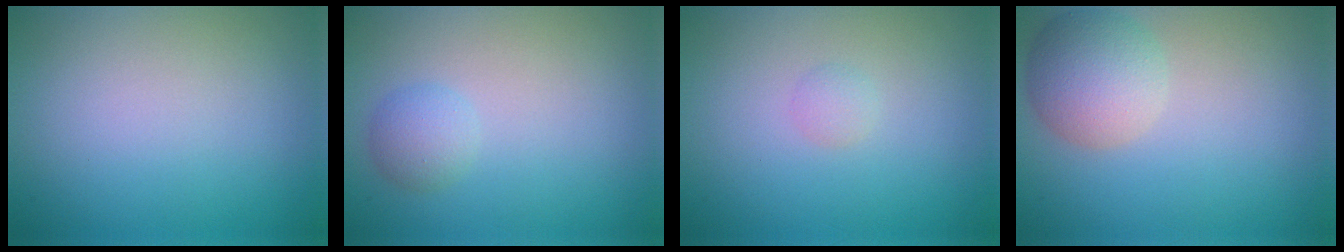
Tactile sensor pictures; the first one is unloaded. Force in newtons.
{"total": 1.7, "press": 1.7, "slide": 0.1}
{"total": 0.7, "press": 0.7, "slide": 0.0}
{"total": 4.4, "press": 4.4, "slide": 0.2}